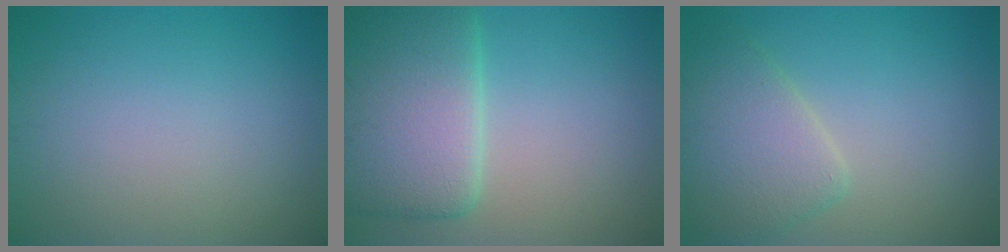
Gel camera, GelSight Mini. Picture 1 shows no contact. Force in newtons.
{"total": 9.0, "press": 9.0, "slide": 0.3}
{"total": 4.4, "press": 4.4, "slide": 0.3}